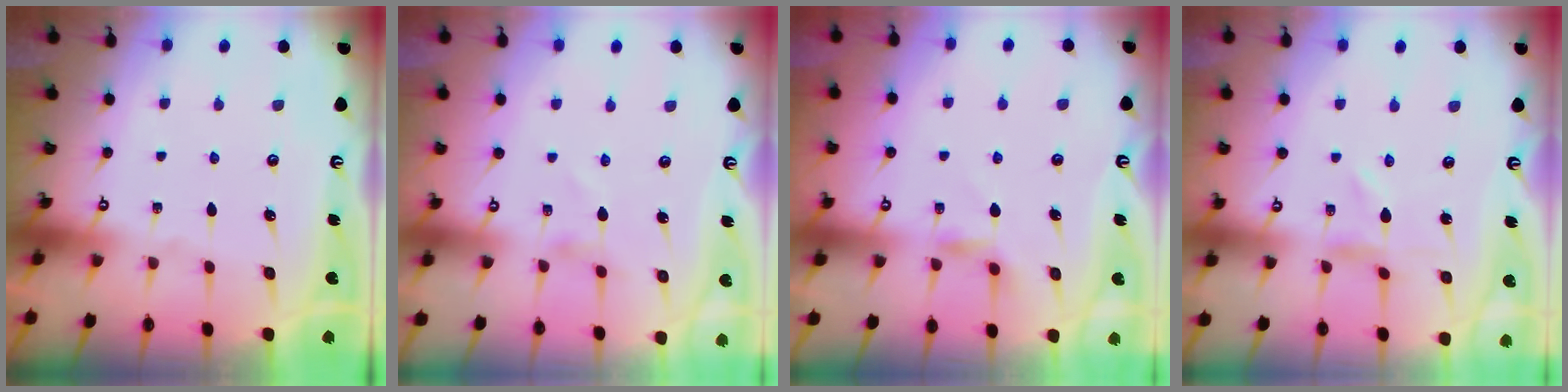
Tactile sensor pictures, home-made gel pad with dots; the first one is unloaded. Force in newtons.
{"total": 1.0, "press": 0.9, "slide": 0.3}
{"total": 4.1, "press": 4.1, "slide": 0.6}
{"total": 0.0}